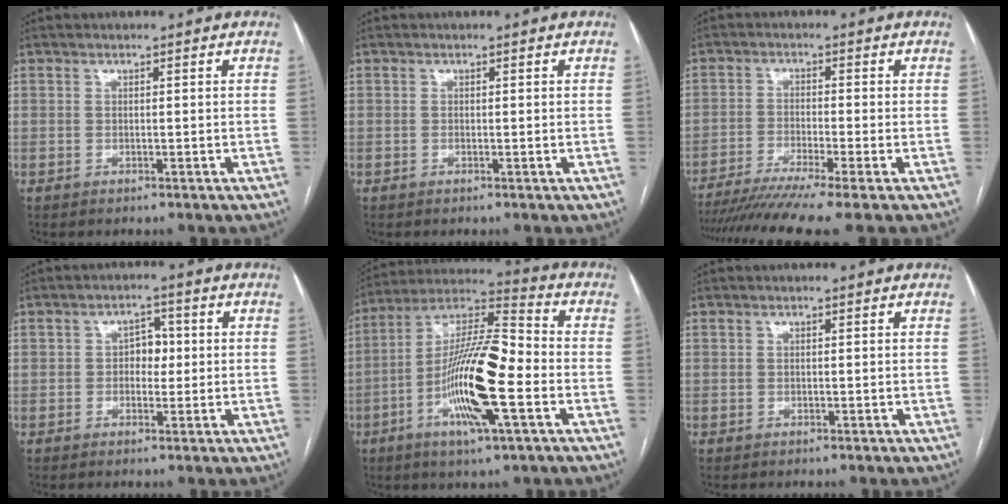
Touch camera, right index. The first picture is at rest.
{"total": 0.0}
{"total": 11.0, "force": [-8.8, -1.8, 6.2], "torque": [-0.085, -0.028, -0.139]}
{"total": 3.2, "force": [0.0, 2.2, 2.4], "torque": [-0.028, 0.010, -0.001]}
{"total": 17.0, "force": [-4.7, 2.3, 16.1], "torque": [-0.311, 0.001, -0.085]}
{"total": 0.0}